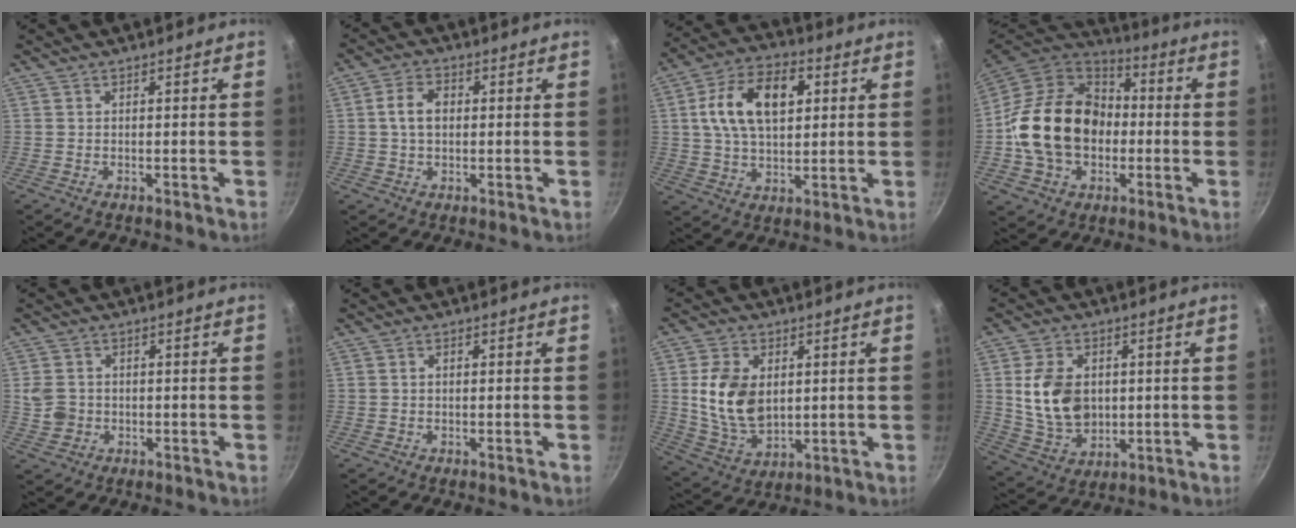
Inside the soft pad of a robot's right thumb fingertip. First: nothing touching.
{"total": 5.6, "force": [0.4, 3.9, 4.0], "torque": [-0.063, 0.012, 0.001]}
{"total": 15.7, "force": [3.7, 9.6, 11.9], "torque": [-0.185, 0.009, 0.055]}
{"total": 22.1, "force": [-1.6, 17.0, 14.1], "torque": [-0.224, 0.044, -0.030]}
{"total": 4.9, "force": [-0.4, 4.4, 2.2], "torque": [-0.032, 0.005, -0.006]}
{"total": 0.9, "force": [0.0, 0.6, 0.6], "torque": [-0.011, 0.005, 0.000]}
{"total": 13.1, "force": [1.7, 9.0, 9.4], "torque": [-0.159, -0.018, 0.044]}
{"total": 13.3, "force": [1.1, 9.8, 8.9], "torque": [-0.145, -0.007, 0.031]}